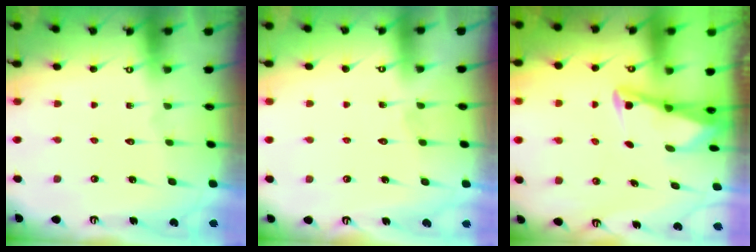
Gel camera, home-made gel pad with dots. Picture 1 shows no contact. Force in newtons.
{"total": 2.6, "press": 2.6, "slide": 0.2}
{"total": 2.8, "press": 2.8, "slide": 0.4}